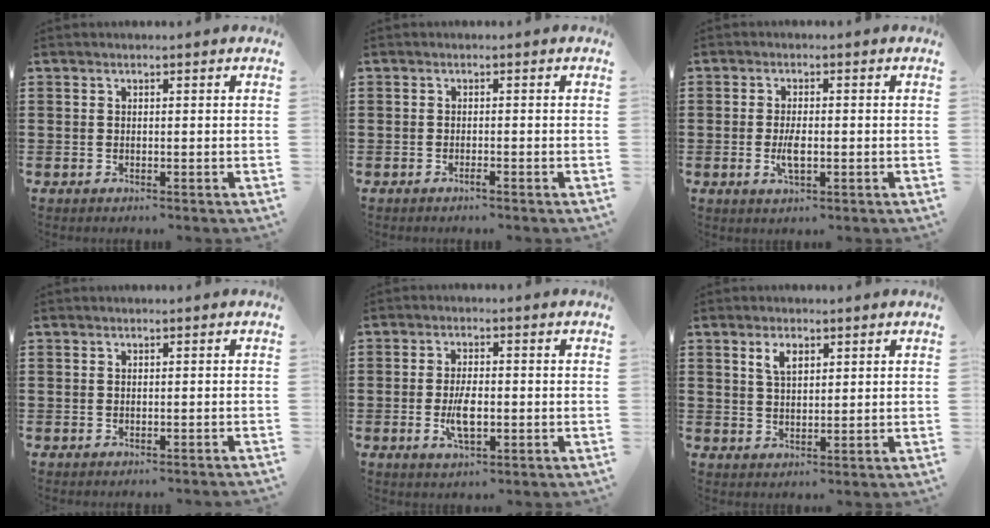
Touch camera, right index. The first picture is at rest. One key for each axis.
{"total": 1.0, "fx": -0.7, "fy": 0.0, "fz": 0.6, "tx": -0.014, "ty": -0.005, "tz": -0.013}
{"total": 3.6, "fx": -0.7, "fy": 1.3, "fz": 3.3, "tx": -0.066, "ty": -0.001, "tz": -0.014}
{"total": 0.6, "fx": -0.6, "fy": -0.1, "fz": 0.0, "tx": 0.000, "ty": -0.002, "tz": -0.012}
{"total": 5.7, "fx": -1.1, "fy": 2.3, "fz": 5.1, "tx": -0.107, "ty": -0.003, "tz": -0.023}
{"total": 3.2, "fx": 1.7, "fy": 1.6, "fz": 2.2, "tx": -0.049, "ty": 0.007, "tz": 0.031}